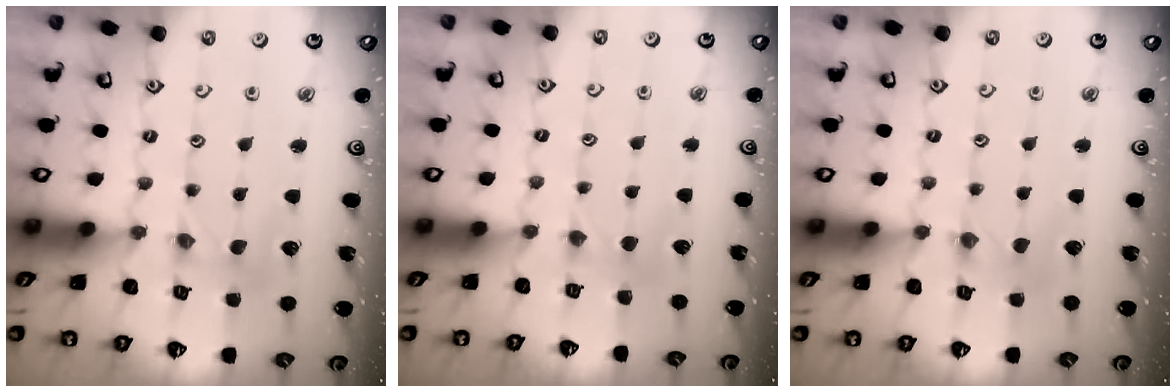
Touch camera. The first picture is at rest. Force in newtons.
{"total": 3.0, "press": 2.9, "slide": 0.5}
{"total": 0.0}